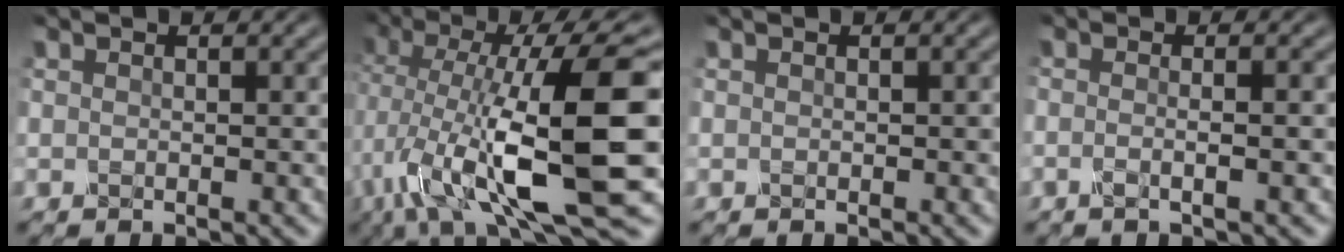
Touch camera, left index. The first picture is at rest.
{"total": 14.5, "force": [-3.0, 4.1, 13.6], "torque": [-0.246, -0.009, -0.053]}
{"total": 0.0}
{"total": 1.8, "force": [-0.8, 0.3, 1.6], "torque": [-0.020, -0.003, -0.028]}